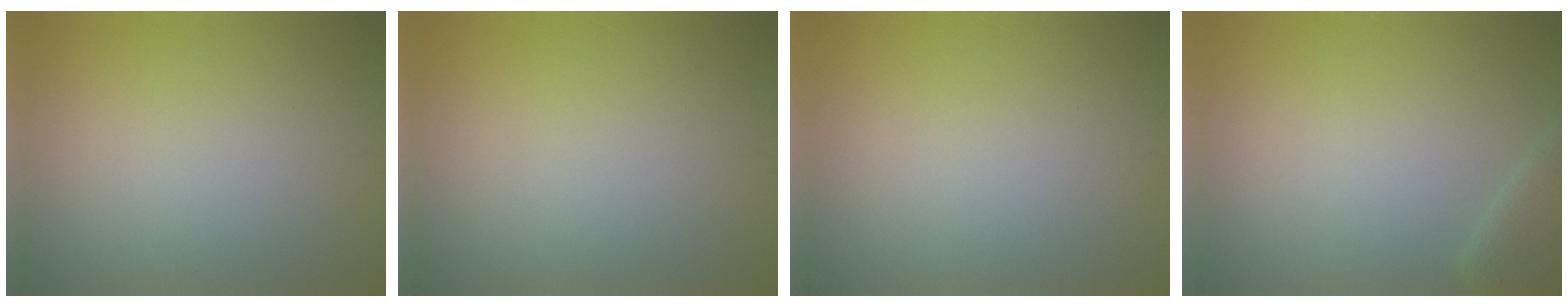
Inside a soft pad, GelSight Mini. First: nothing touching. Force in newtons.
{"total": 0.0}
{"total": 0.0}
{"total": 2.5, "press": 2.5, "slide": 0.1}